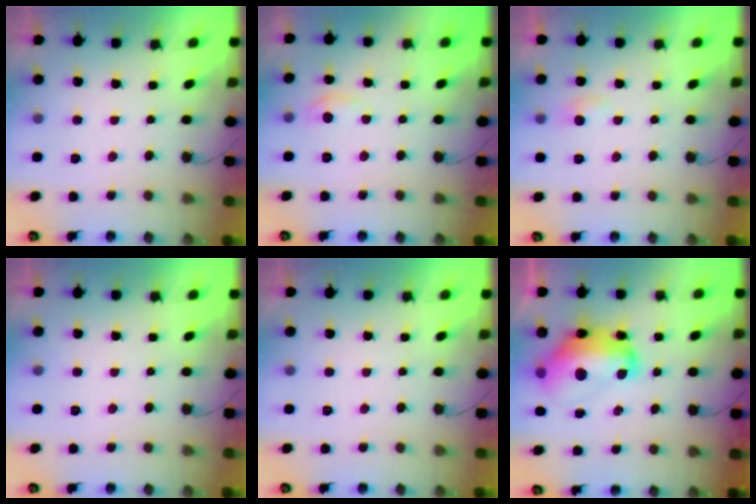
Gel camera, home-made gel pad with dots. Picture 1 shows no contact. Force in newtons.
{"total": 3.6, "press": 3.6, "slide": 0.5}
{"total": 4.5, "press": 4.5, "slide": 0.6}
{"total": 0.0}
{"total": 0.0}
{"total": 16.8, "press": 16.8, "slide": 1.2}